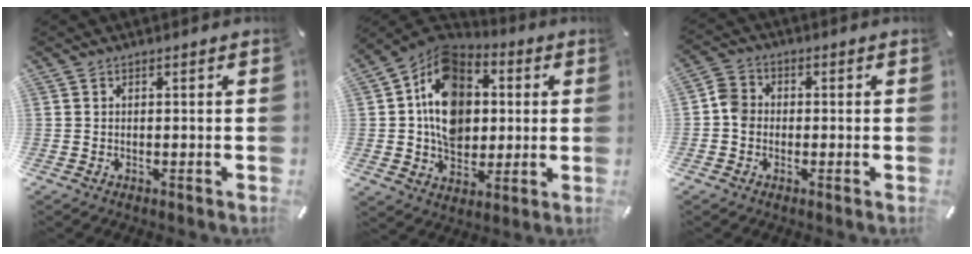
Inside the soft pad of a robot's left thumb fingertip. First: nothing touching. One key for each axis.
{"total": 15.1, "fx": 1.6, "fy": 12.3, "fz": 8.6, "tx": -0.154, "ty": 0.000, "tz": 0.027}
{"total": 4.3, "fx": -1.0, "fy": 3.7, "fz": 1.8, "tx": -0.031, "ty": 0.012, "tz": -0.015}